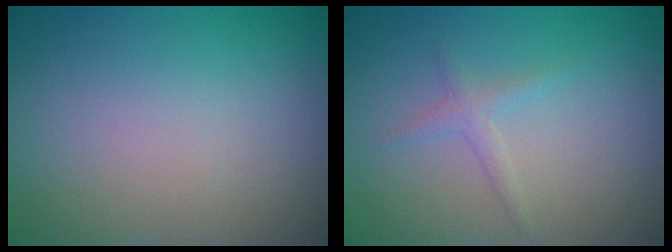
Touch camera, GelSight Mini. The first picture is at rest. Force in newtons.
{"total": 1.2, "press": 1.2, "slide": 0.1}